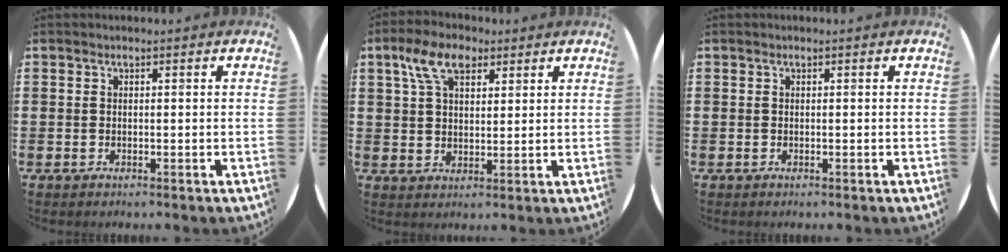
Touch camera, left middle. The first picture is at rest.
{"total": 7.0, "force": [4.2, 3.9, 4.1], "torque": [-0.084, 0.014, 0.075]}
{"total": 0.0}